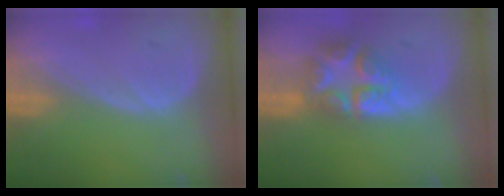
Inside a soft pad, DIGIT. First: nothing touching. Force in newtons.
{"total": 7.9, "press": 6.8, "slide": 4.0}